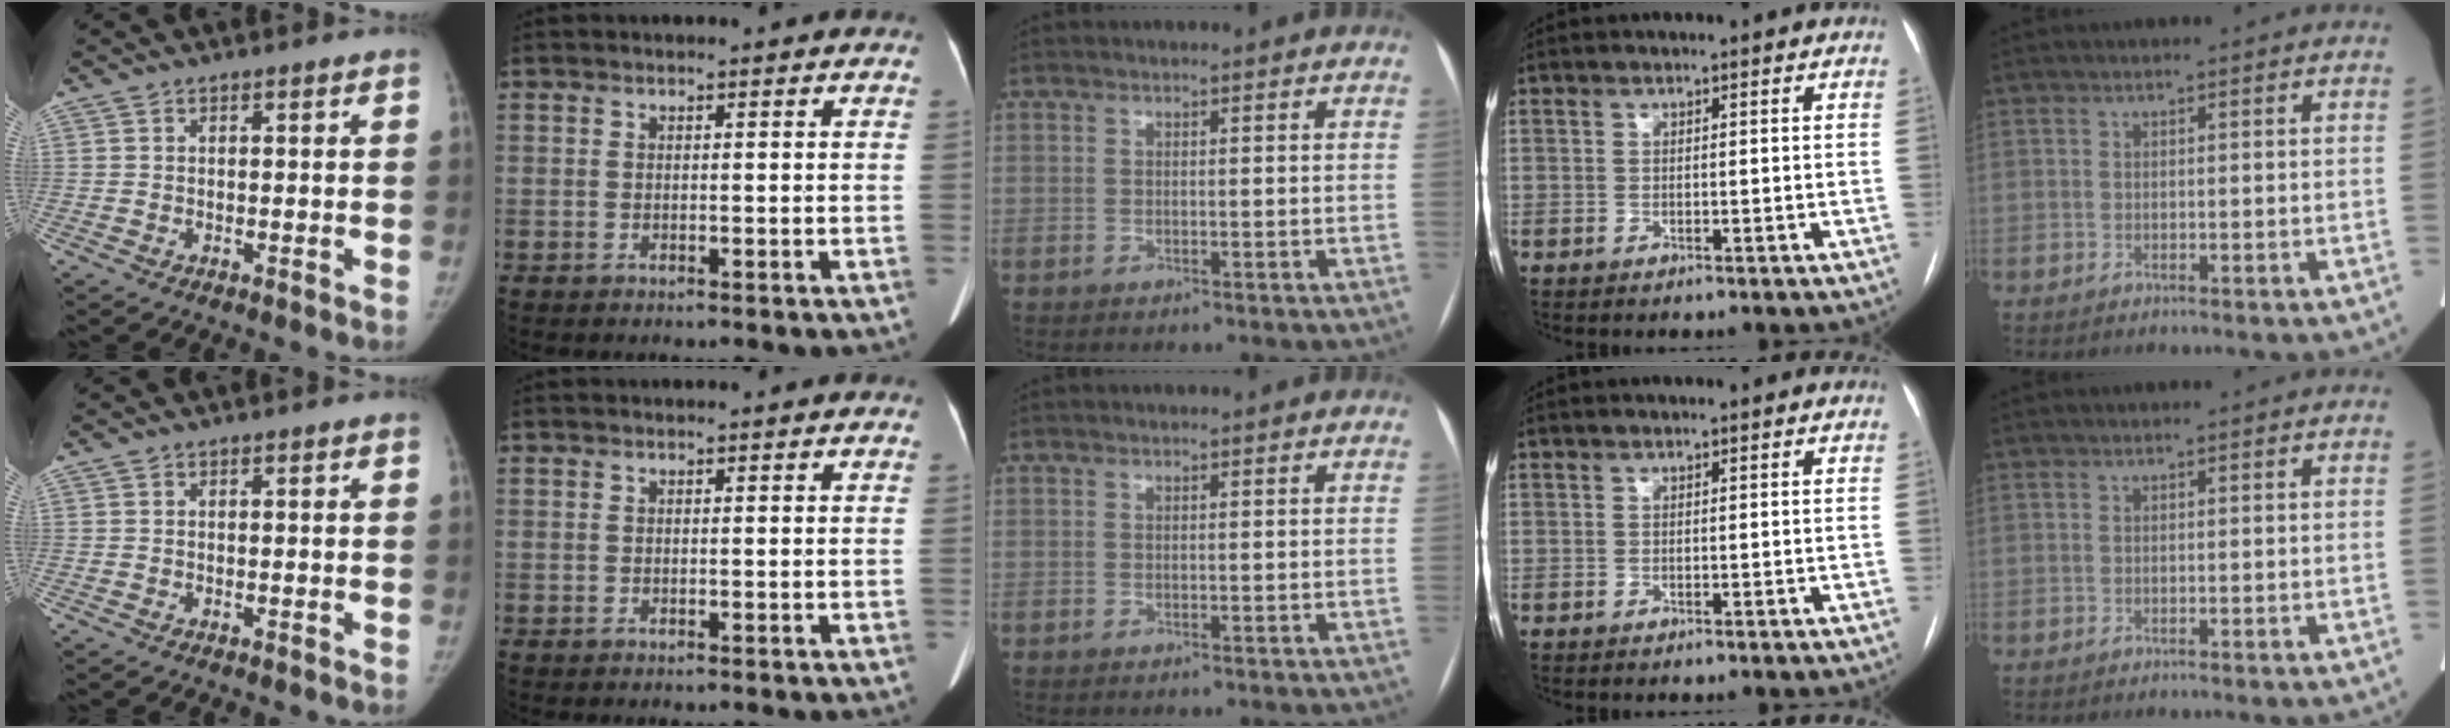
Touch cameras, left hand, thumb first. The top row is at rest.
{}